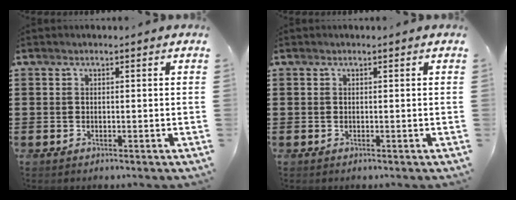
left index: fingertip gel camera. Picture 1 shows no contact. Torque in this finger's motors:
{"motor_torque": [0.00, 0.00, 0.00, 0.00]}